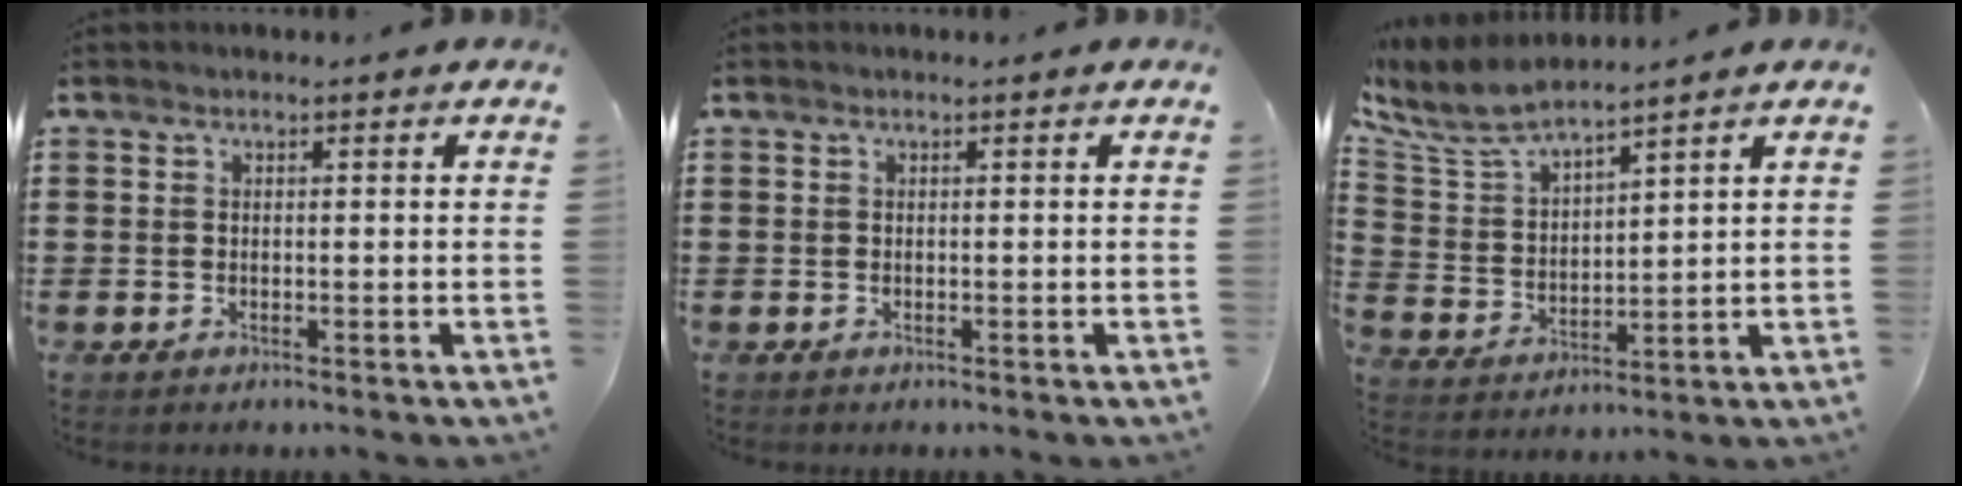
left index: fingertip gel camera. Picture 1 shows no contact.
{"total": 0.0}
{"total": 6.6, "force": [6.0, 0.9, 2.7], "torque": [-0.080, -0.031, 0.105]}